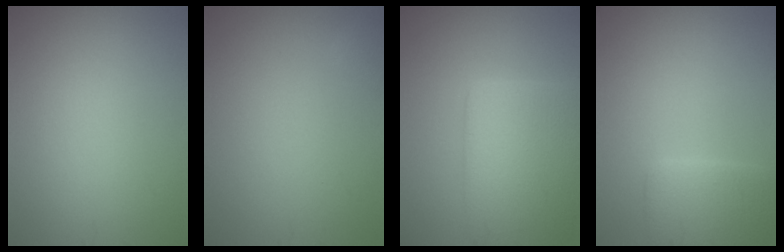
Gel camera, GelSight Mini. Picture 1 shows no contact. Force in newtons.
{"total": 0.8, "press": 0.8, "slide": 0.1}
{"total": 7.4, "press": 7.4, "slide": 0.2}
{"total": 3.7, "press": 3.7, "slide": 0.3}